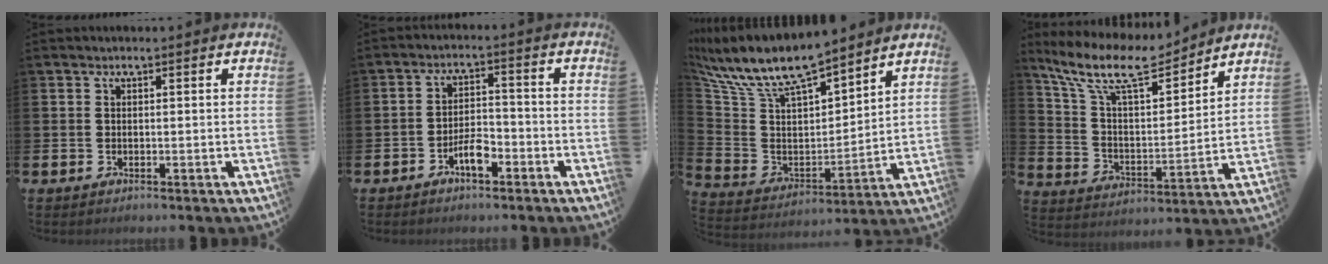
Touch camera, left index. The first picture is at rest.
{"total": 4.0, "force": [-2.4, 1.6, 2.8], "torque": [-0.047, 0.011, -0.047]}
{"total": 10.0, "force": [9.2, 2.4, 3.2], "torque": [-0.107, -0.065, 0.159]}
{"total": 11.6, "force": [9.9, 3.0, 5.3], "torque": [-0.145, -0.050, 0.175]}